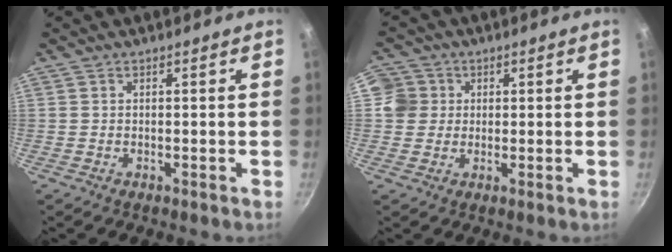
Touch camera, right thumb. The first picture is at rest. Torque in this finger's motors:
{"motor_torque": [-0.04, -0.13, -0.10, 0.78, 0.07]}